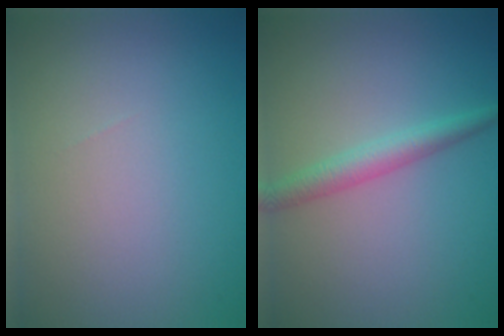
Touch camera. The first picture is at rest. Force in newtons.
{"total": 2.4, "press": 2.4, "slide": 0.0}